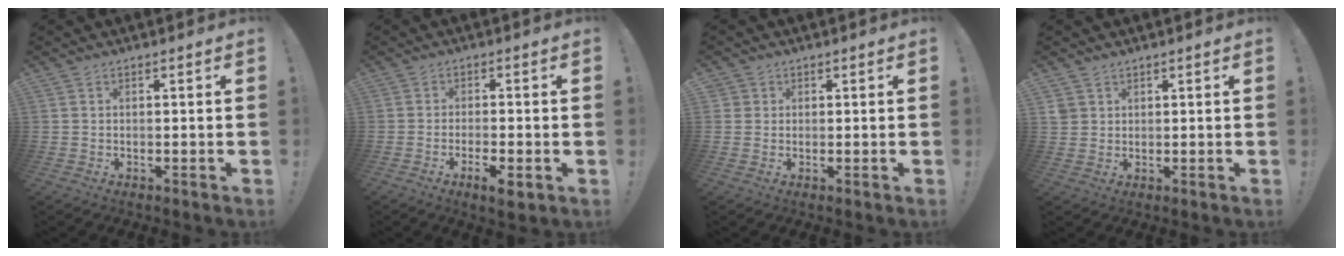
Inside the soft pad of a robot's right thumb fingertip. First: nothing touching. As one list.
[{"total": 5.3, "force": [-2.5, 1.1, 4.5], "torque": [-0.063, -0.001, -0.040]}, {"total": 1.7, "force": [0.6, 1.5, 0.3], "torque": [-0.005, -0.001, 0.012]}, {"total": 4.5, "force": [3.2, 2.9, 1.1], "torque": [-0.021, -0.017, 0.065]}]